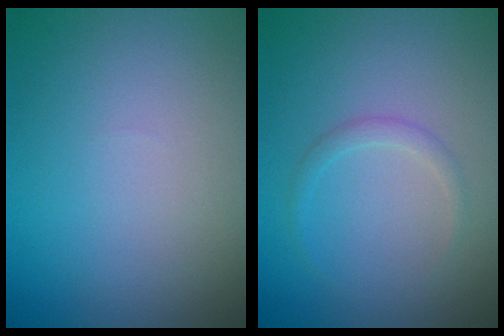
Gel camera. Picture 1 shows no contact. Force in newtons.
{"total": 1.1, "press": 1.1, "slide": 0.1}